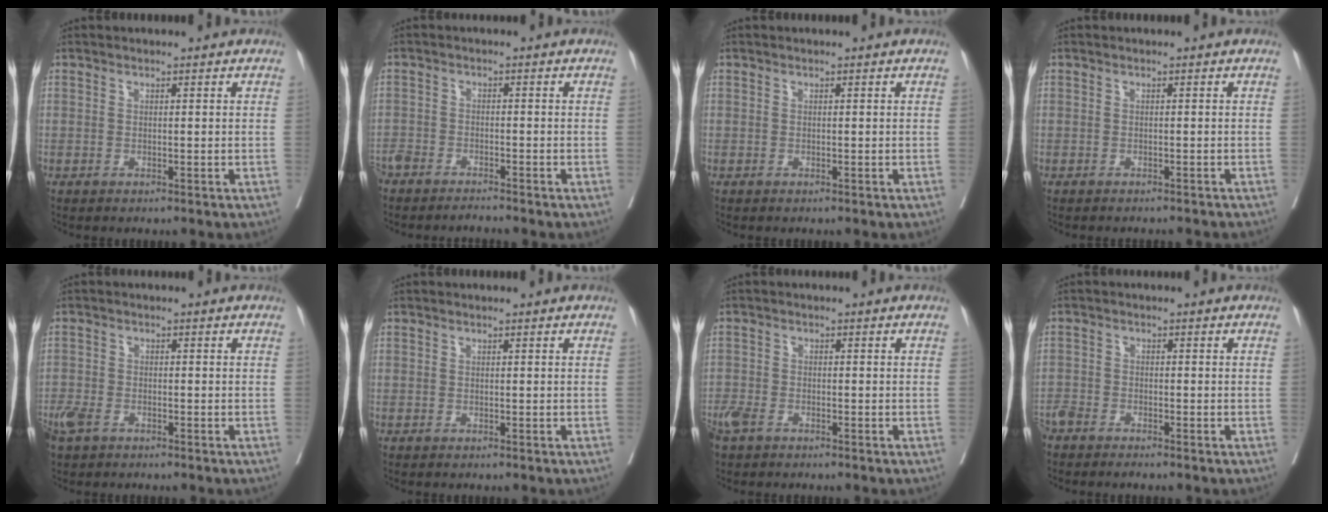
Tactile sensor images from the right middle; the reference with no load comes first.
{"total": 4.1, "force": [-3.9, 0.5, 1.1], "torque": [-0.013, -0.005, -0.070]}
{"total": 0.0}
{"total": 4.0, "force": [-3.9, 0.3, 0.9], "torque": [-0.012, -0.010, -0.044]}
{"total": 4.3, "force": [-2.9, 2.2, 2.3], "torque": [-0.050, -0.005, -0.055]}
{"total": 0.0}
{"total": 4.1, "force": [-2.8, 1.9, 2.2], "torque": [-0.048, -0.005, -0.055]}
{"total": 3.8, "force": [-3.4, 0.8, 1.6], "torque": [-0.026, -0.005, -0.061]}